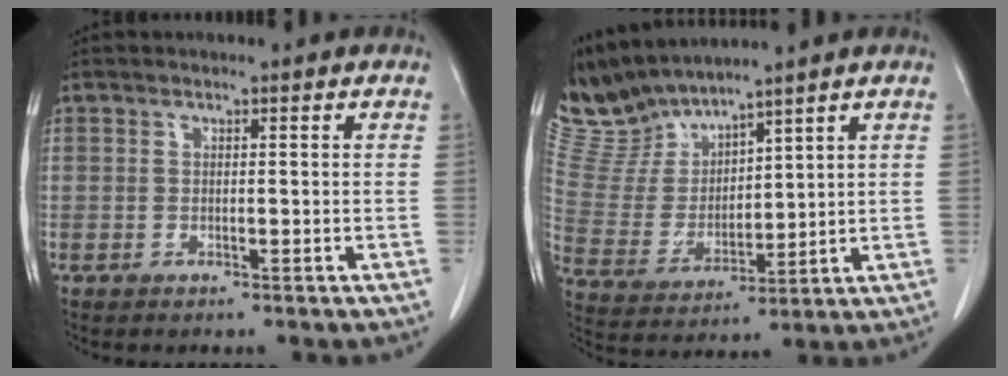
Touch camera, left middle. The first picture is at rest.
{"total": 9.1, "force": [9.0, 0.7, 0.9], "torque": [-0.046, 0.005, 0.209]}